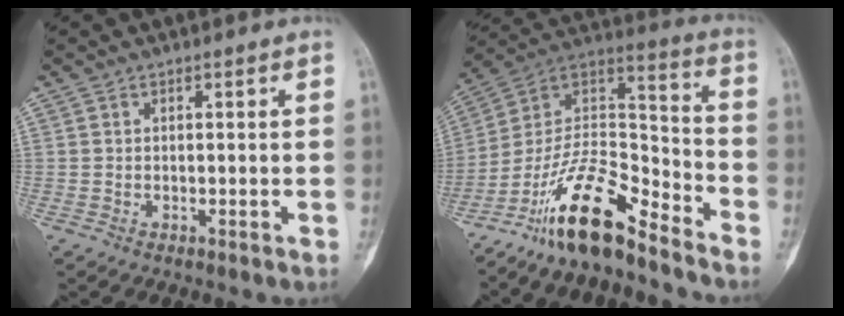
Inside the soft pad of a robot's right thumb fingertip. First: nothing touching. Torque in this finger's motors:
{"motor_torque": [0.73, 0.31, 1.48, -1.29, 0.13]}